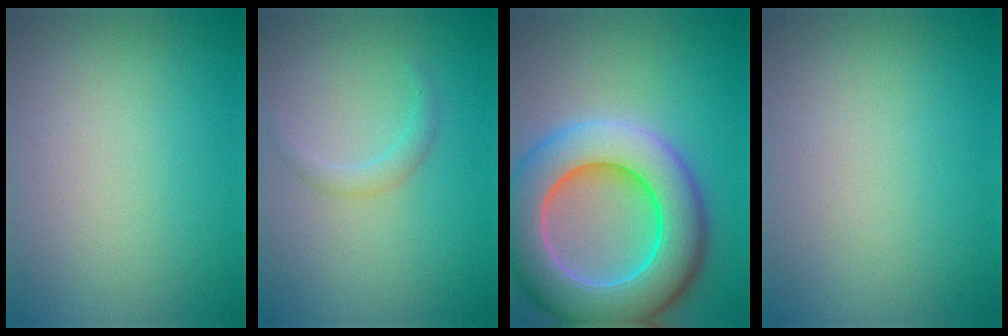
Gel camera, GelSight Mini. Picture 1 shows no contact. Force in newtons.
{"total": 1.3, "press": 1.3, "slide": 0.2}
{"total": 12.1, "press": 12.1, "slide": 0.6}
{"total": 0.0}